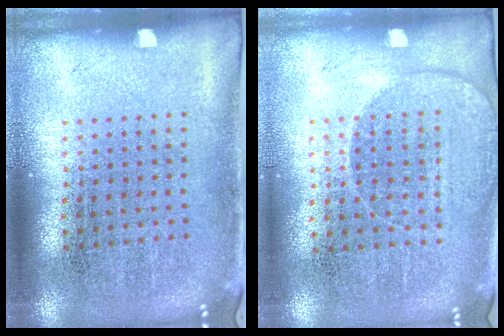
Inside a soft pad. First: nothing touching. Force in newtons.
{"total": 1.4, "press": 1.3, "slide": 0.5}